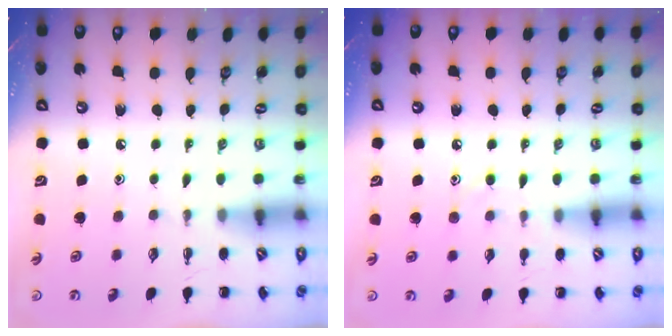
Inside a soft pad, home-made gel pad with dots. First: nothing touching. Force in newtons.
{"total": 6.6, "press": 6.2, "slide": 2.4}